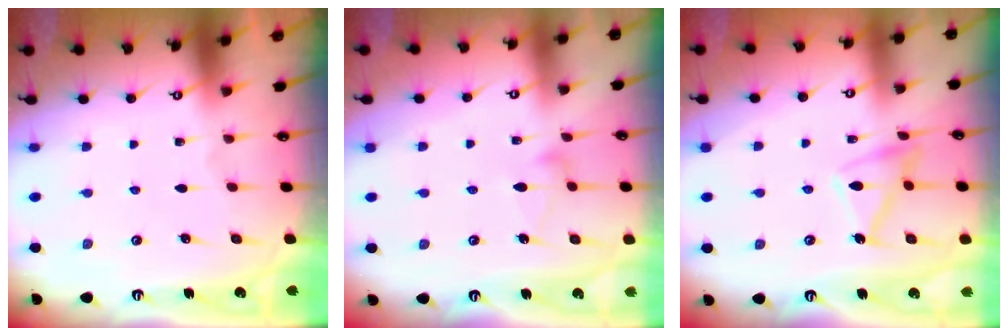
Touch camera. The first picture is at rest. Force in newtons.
{"total": 6.2, "press": 6.2, "slide": 0.3}
{"total": 12.7, "press": 12.6, "slide": 0.8}